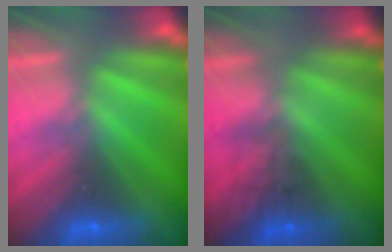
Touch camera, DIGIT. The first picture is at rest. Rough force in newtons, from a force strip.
{"total": 1.6}